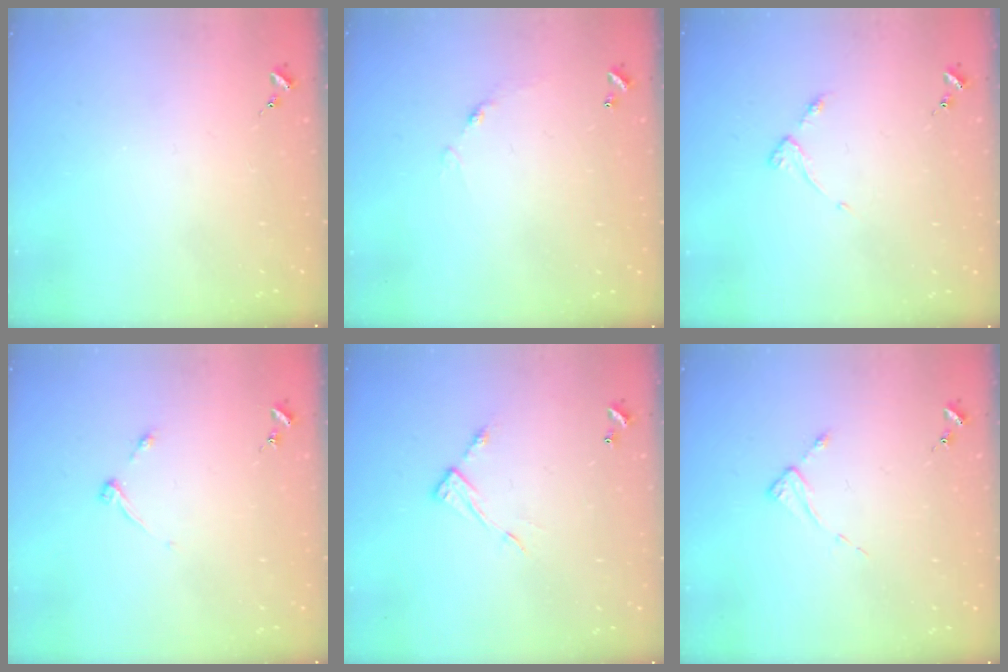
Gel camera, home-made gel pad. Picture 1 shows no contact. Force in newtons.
{"total": 4.7, "press": 4.7, "slide": 0.2}
{"total": 3.8, "press": 3.8, "slide": 0.5}
{"total": 4.0, "press": 4.0, "slide": 0.5}
{"total": 7.6, "press": 7.6, "slide": 0.3}
{"total": 2.5, "press": 2.5, "slide": 0.3}